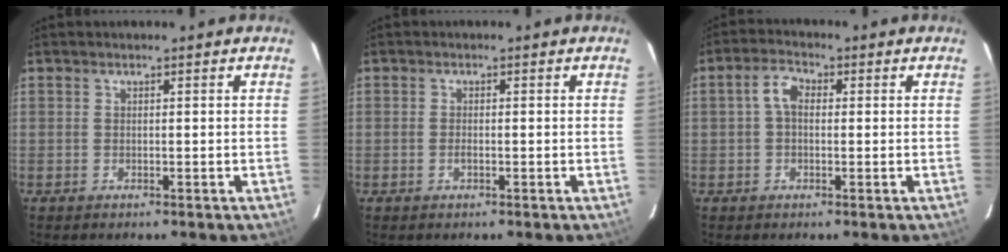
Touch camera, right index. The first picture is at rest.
{"total": 1.1, "force": [-0.4, 0.6, 0.9], "torque": [-0.018, 0.001, -0.008]}
{"total": 3.6, "force": [0.2, 2.4, 2.8], "torque": [-0.055, 0.015, 0.004]}